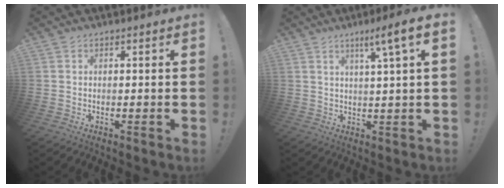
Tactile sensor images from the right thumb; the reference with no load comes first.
{"total": 7.3, "force": [3.4, -0.5, 6.4], "torque": [-0.088, -0.020, 0.043]}